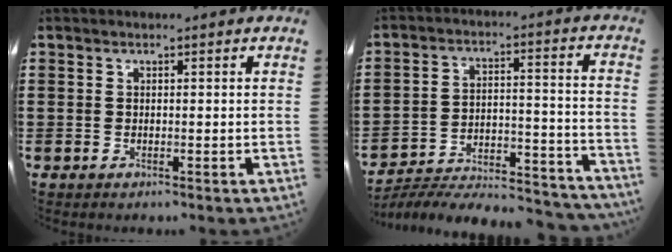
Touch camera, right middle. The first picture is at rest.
{"total": 5.8, "force": [-5.6, 0.8, 1.6], "torque": [-0.030, 0.004, -0.112]}